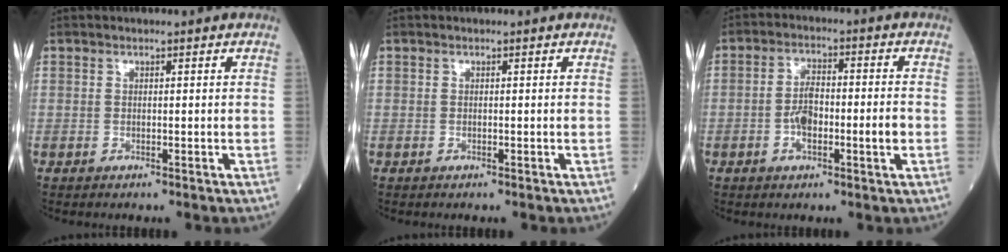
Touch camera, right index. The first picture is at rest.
{"total": 0.0}
{"total": 6.8, "force": [-1.5, 2.0, 6.3], "torque": [-0.125, 0.015, -0.026]}